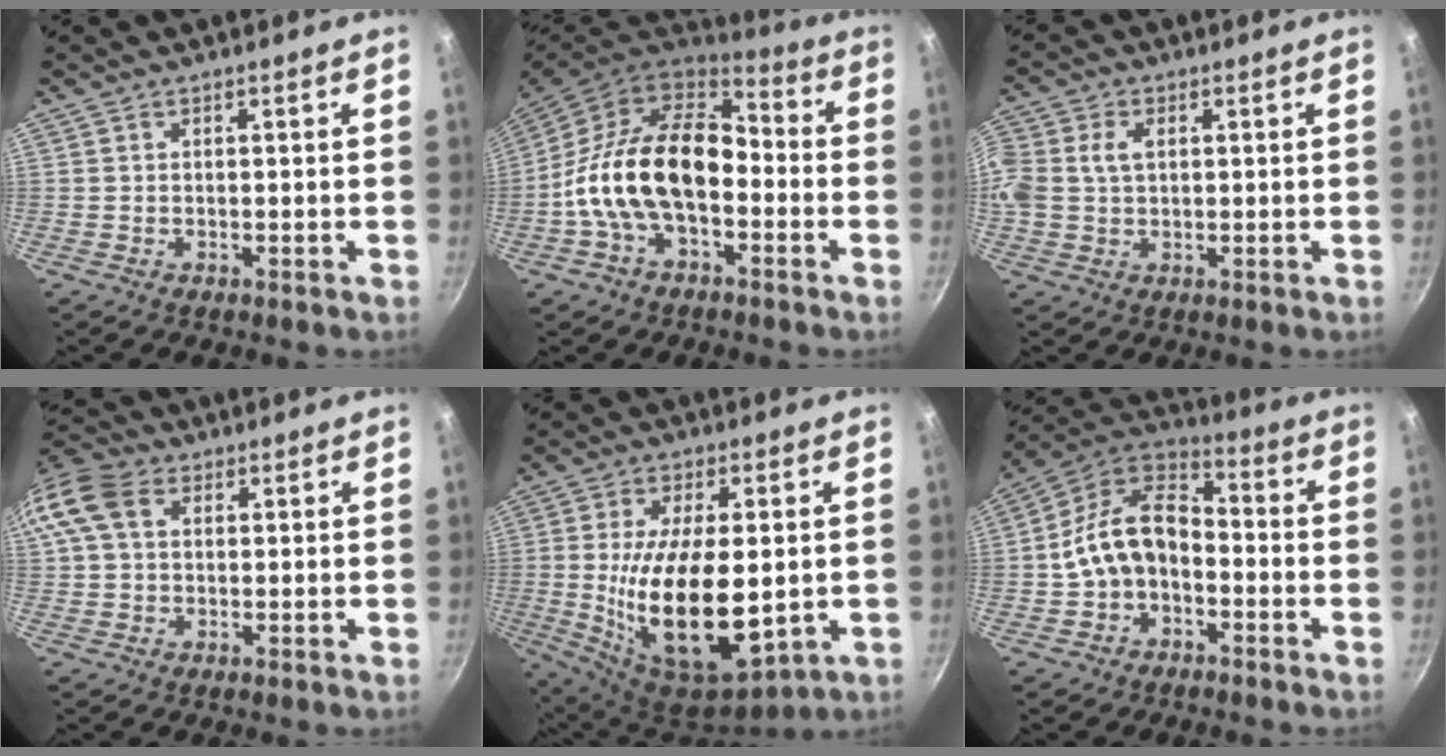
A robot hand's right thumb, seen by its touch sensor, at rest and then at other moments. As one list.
[{"total": 19.2, "force": [-3.0, 11.6, 14.9], "torque": [-0.241, 0.048, -0.067]}, {"total": 6.7, "force": [1.1, 5.0, 4.3], "torque": [-0.082, 0.009, 0.014]}, {"total": 10.3, "force": [2.9, 7.3, 6.7], "torque": [-0.133, 0.019, 0.042]}, {"total": 20.9, "force": [-1.3, 9.8, 18.4], "torque": [-0.320, -0.012, -0.005]}, {"total": 13.2, "force": [-2.5, 9.0, 9.3], "torque": [-0.147, 0.056, -0.061]}]